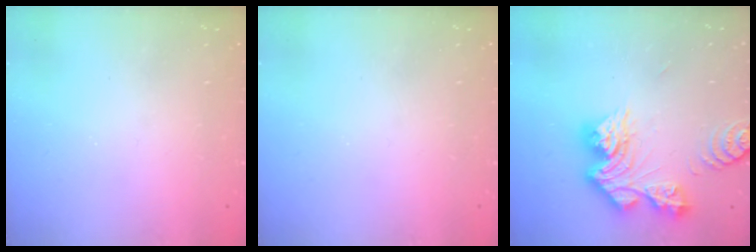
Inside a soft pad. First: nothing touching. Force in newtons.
{"total": 0.0}
{"total": 14.3, "press": 14.2, "slide": 1.5}